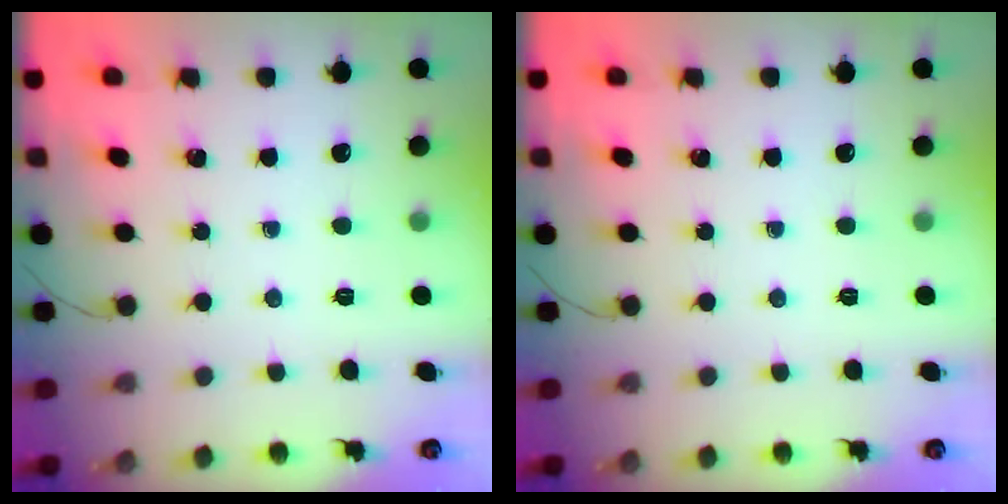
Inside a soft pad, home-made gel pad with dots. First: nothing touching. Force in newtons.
{"total": 0.0}